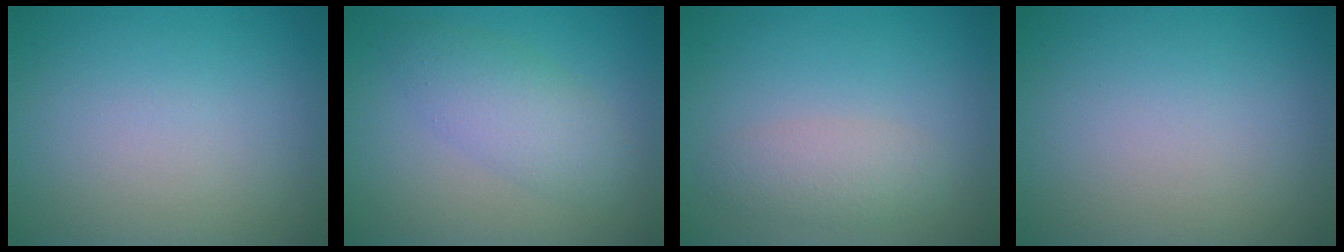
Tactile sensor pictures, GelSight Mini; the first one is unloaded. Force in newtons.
{"total": 3.6, "press": 3.6, "slide": 0.2}
{"total": 2.4, "press": 2.4, "slide": 0.0}
{"total": 0.0}